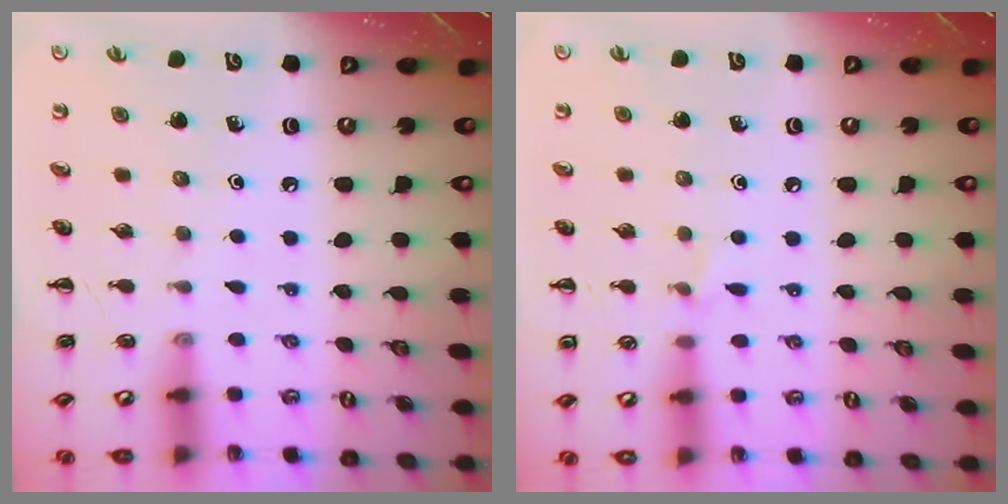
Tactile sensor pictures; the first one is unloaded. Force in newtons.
{"total": 3.9, "press": 3.7, "slide": 1.2}